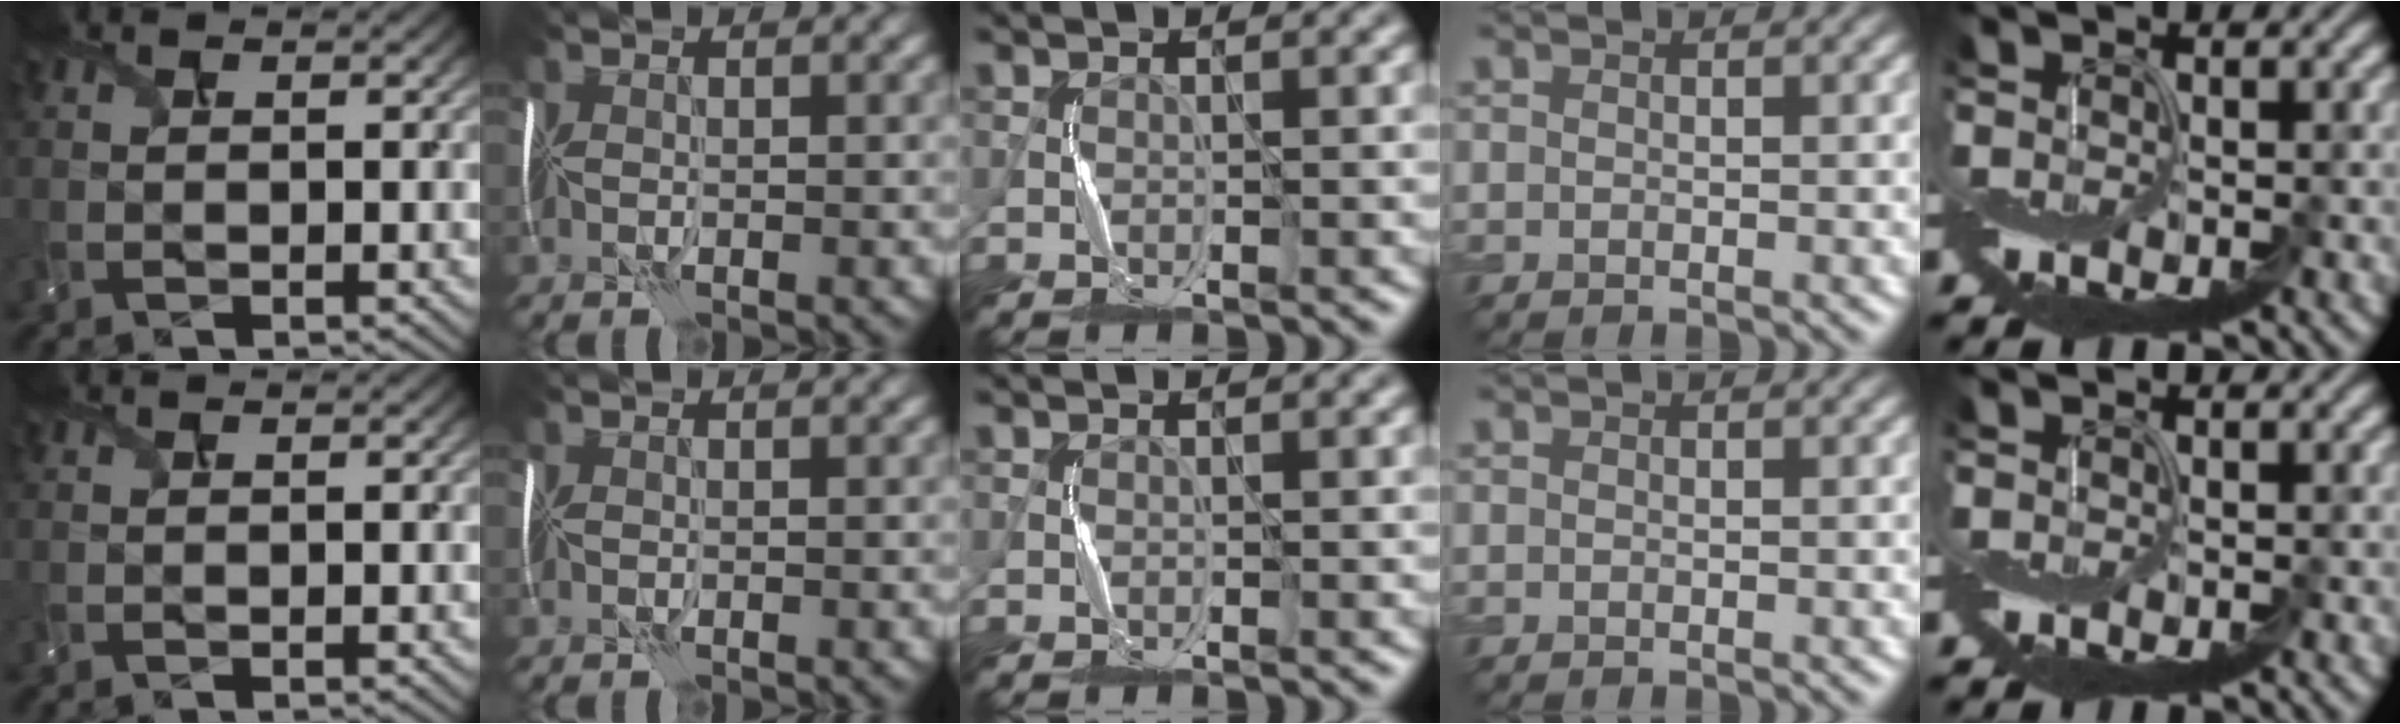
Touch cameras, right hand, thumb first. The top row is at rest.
{}